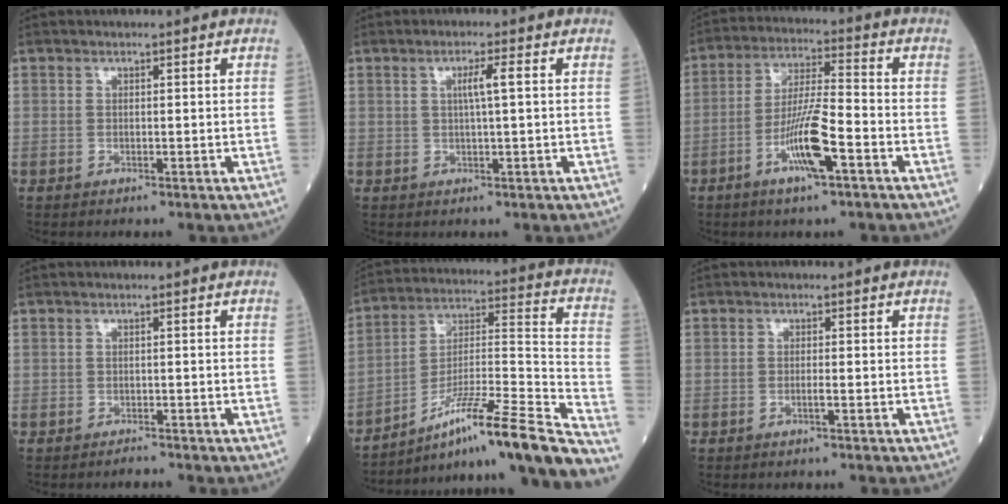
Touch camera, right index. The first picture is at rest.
{"total": 2.8, "force": [0.8, -0.2, 2.7], "torque": [-0.044, 0.000, 0.011]}
{"total": 9.8, "force": [-4.1, 0.9, 8.8], "torque": [-0.167, -0.002, -0.078]}
{"total": 0.6, "force": [-0.6, 0.0, -0.3], "torque": [0.012, 0.000, -0.012]}
{"total": 22.1, "force": [-17.1, -0.7, 14.0], "torque": [-0.181, 0.007, -0.286]}
{"total": 1.1, "force": [-0.4, -0.1, 1.0], "torque": [-0.021, -0.001, -0.009]}